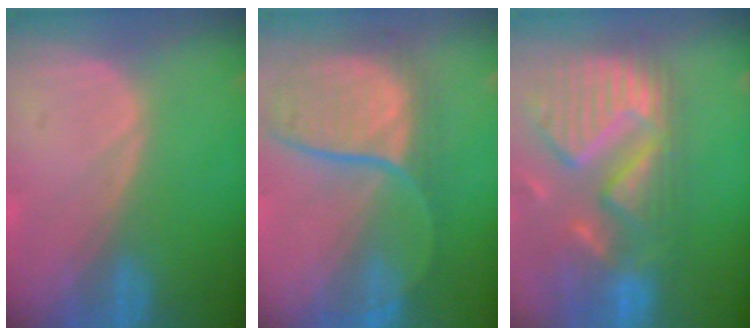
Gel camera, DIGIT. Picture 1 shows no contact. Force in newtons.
{"total": 10.2, "press": 9.5, "slide": 3.9}
{"total": 13.9, "press": 11.7, "slide": 7.5}